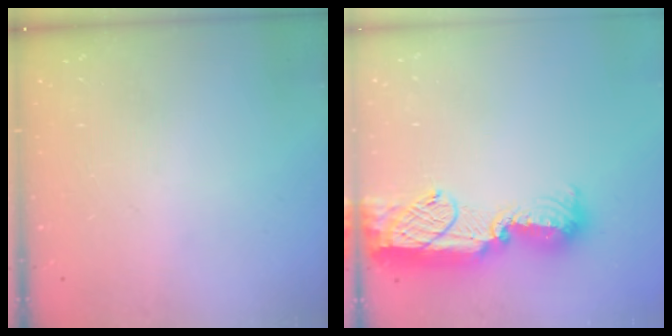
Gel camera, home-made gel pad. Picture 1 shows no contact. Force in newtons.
{"total": 17.4, "press": 16.6, "slide": 5.5}